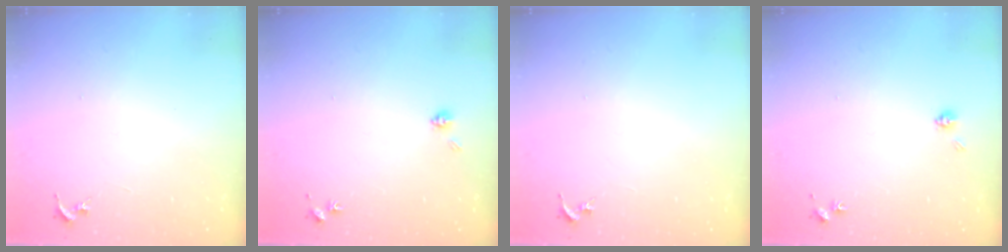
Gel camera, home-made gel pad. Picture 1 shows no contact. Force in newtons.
{"total": 4.6, "press": 4.4, "slide": 1.2}
{"total": 0.0}
{"total": 4.6, "press": 4.4, "slide": 1.2}